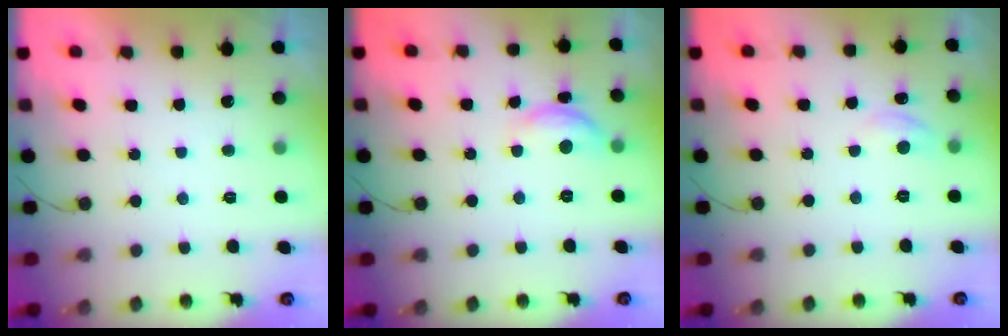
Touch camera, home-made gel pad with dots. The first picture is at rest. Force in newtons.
{"total": 9.3, "press": 9.3, "slide": 0.5}
{"total": 6.3, "press": 6.3, "slide": 0.9}